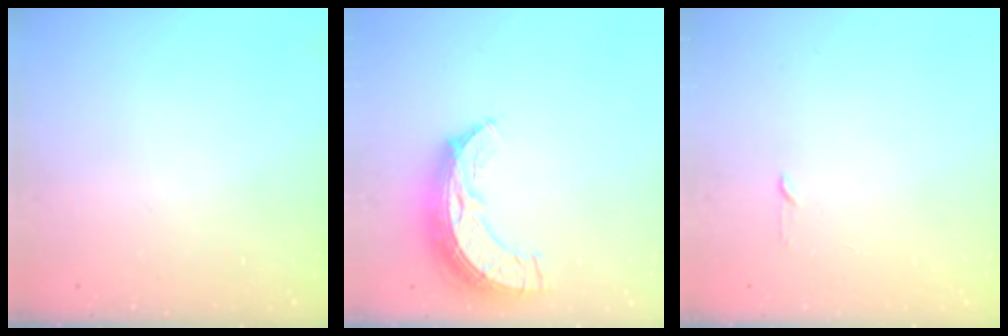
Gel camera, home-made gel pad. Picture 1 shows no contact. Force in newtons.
{"total": 10.9, "press": 10.9, "slide": 0.9}
{"total": 2.3, "press": 2.2, "slide": 0.3}